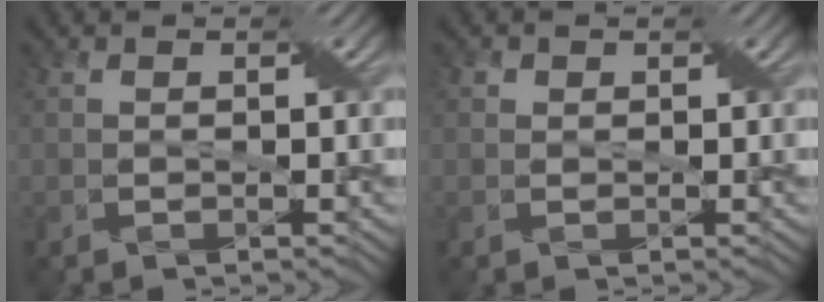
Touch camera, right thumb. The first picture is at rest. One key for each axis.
{"total": 0.8, "fx": 0.4, "fy": 0.7, "fz": 0.1, "tx": 0.001, "ty": -0.002, "tz": 0.007}